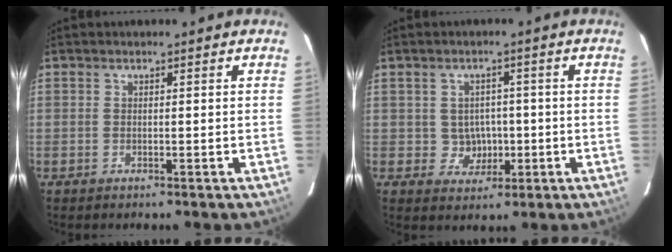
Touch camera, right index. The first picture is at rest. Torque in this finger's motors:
{"motor_torque": [-0.02, -0.01, 0.02, 0.00]}